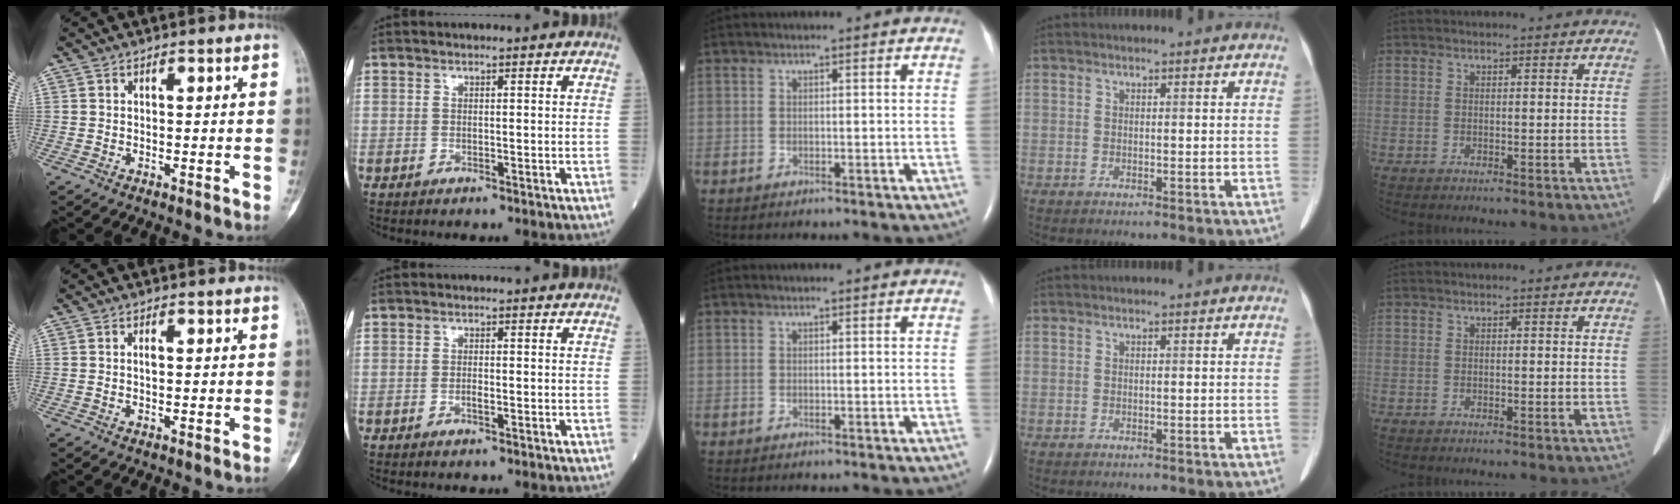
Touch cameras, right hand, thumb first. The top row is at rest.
{"thumb": {"total": 0.9, "force": [0.2, 0.4, 0.8], "torque": [-0.015, 0.000, 0.002]}, "index": {"total": 0.9, "force": [-0.3, 0.2, 0.8], "torque": [-0.019, 0.001, -0.005]}}